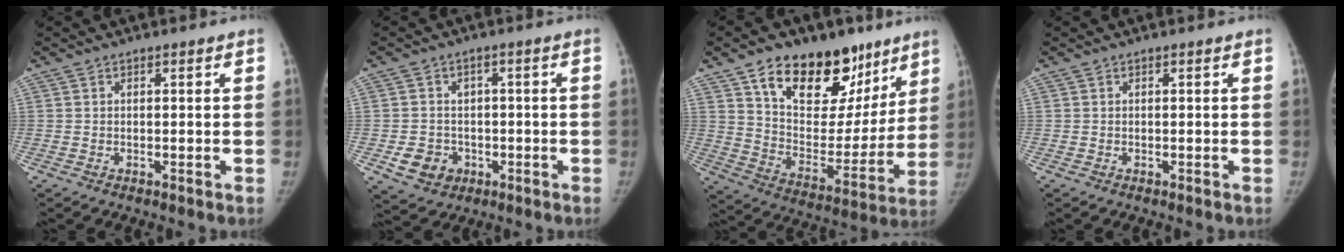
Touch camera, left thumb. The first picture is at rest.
{"total": 6.7, "force": [-1.9, 6.0, 2.3], "torque": [-0.010, 0.009, -0.021]}
{"total": 24.1, "force": [14.6, 13.6, 13.5], "torque": [-0.152, -0.052, 0.238]}
{"total": 0.0}